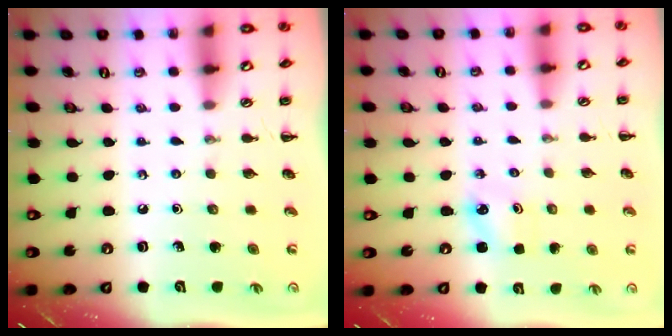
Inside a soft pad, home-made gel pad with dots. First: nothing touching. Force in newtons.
{"total": 2.5, "press": 2.4, "slide": 0.8}